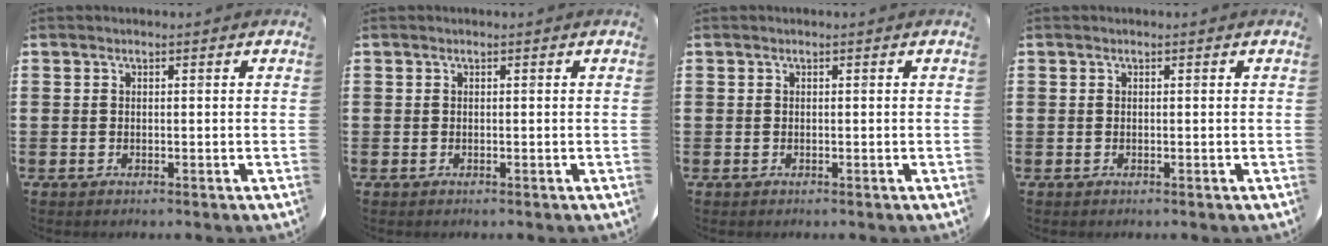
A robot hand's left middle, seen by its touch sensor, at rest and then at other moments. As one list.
[{"total": 0.0}, {"total": 0.0}, {"total": 0.0}]